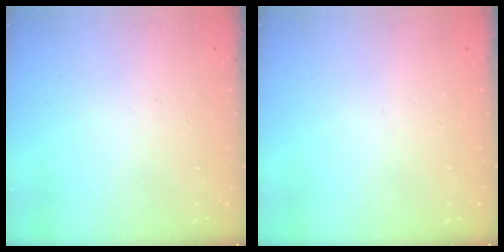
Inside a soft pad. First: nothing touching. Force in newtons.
{"total": 0.0}